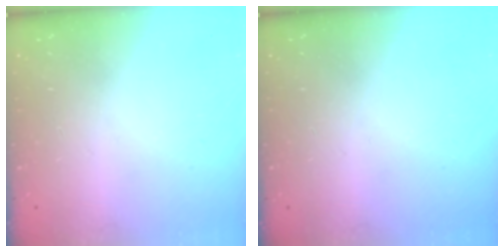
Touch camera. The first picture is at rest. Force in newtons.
{"total": 0.0}